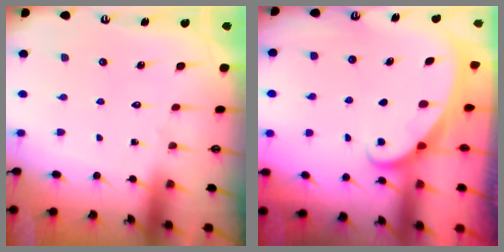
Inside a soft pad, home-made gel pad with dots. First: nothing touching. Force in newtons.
{"total": 1.7, "press": 1.7, "slide": 0.2}